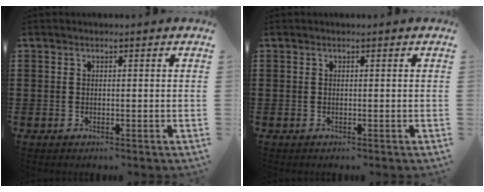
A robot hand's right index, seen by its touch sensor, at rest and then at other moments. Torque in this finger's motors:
{"motor_torque": [0.66, 0.67, 0.00, -0.01]}